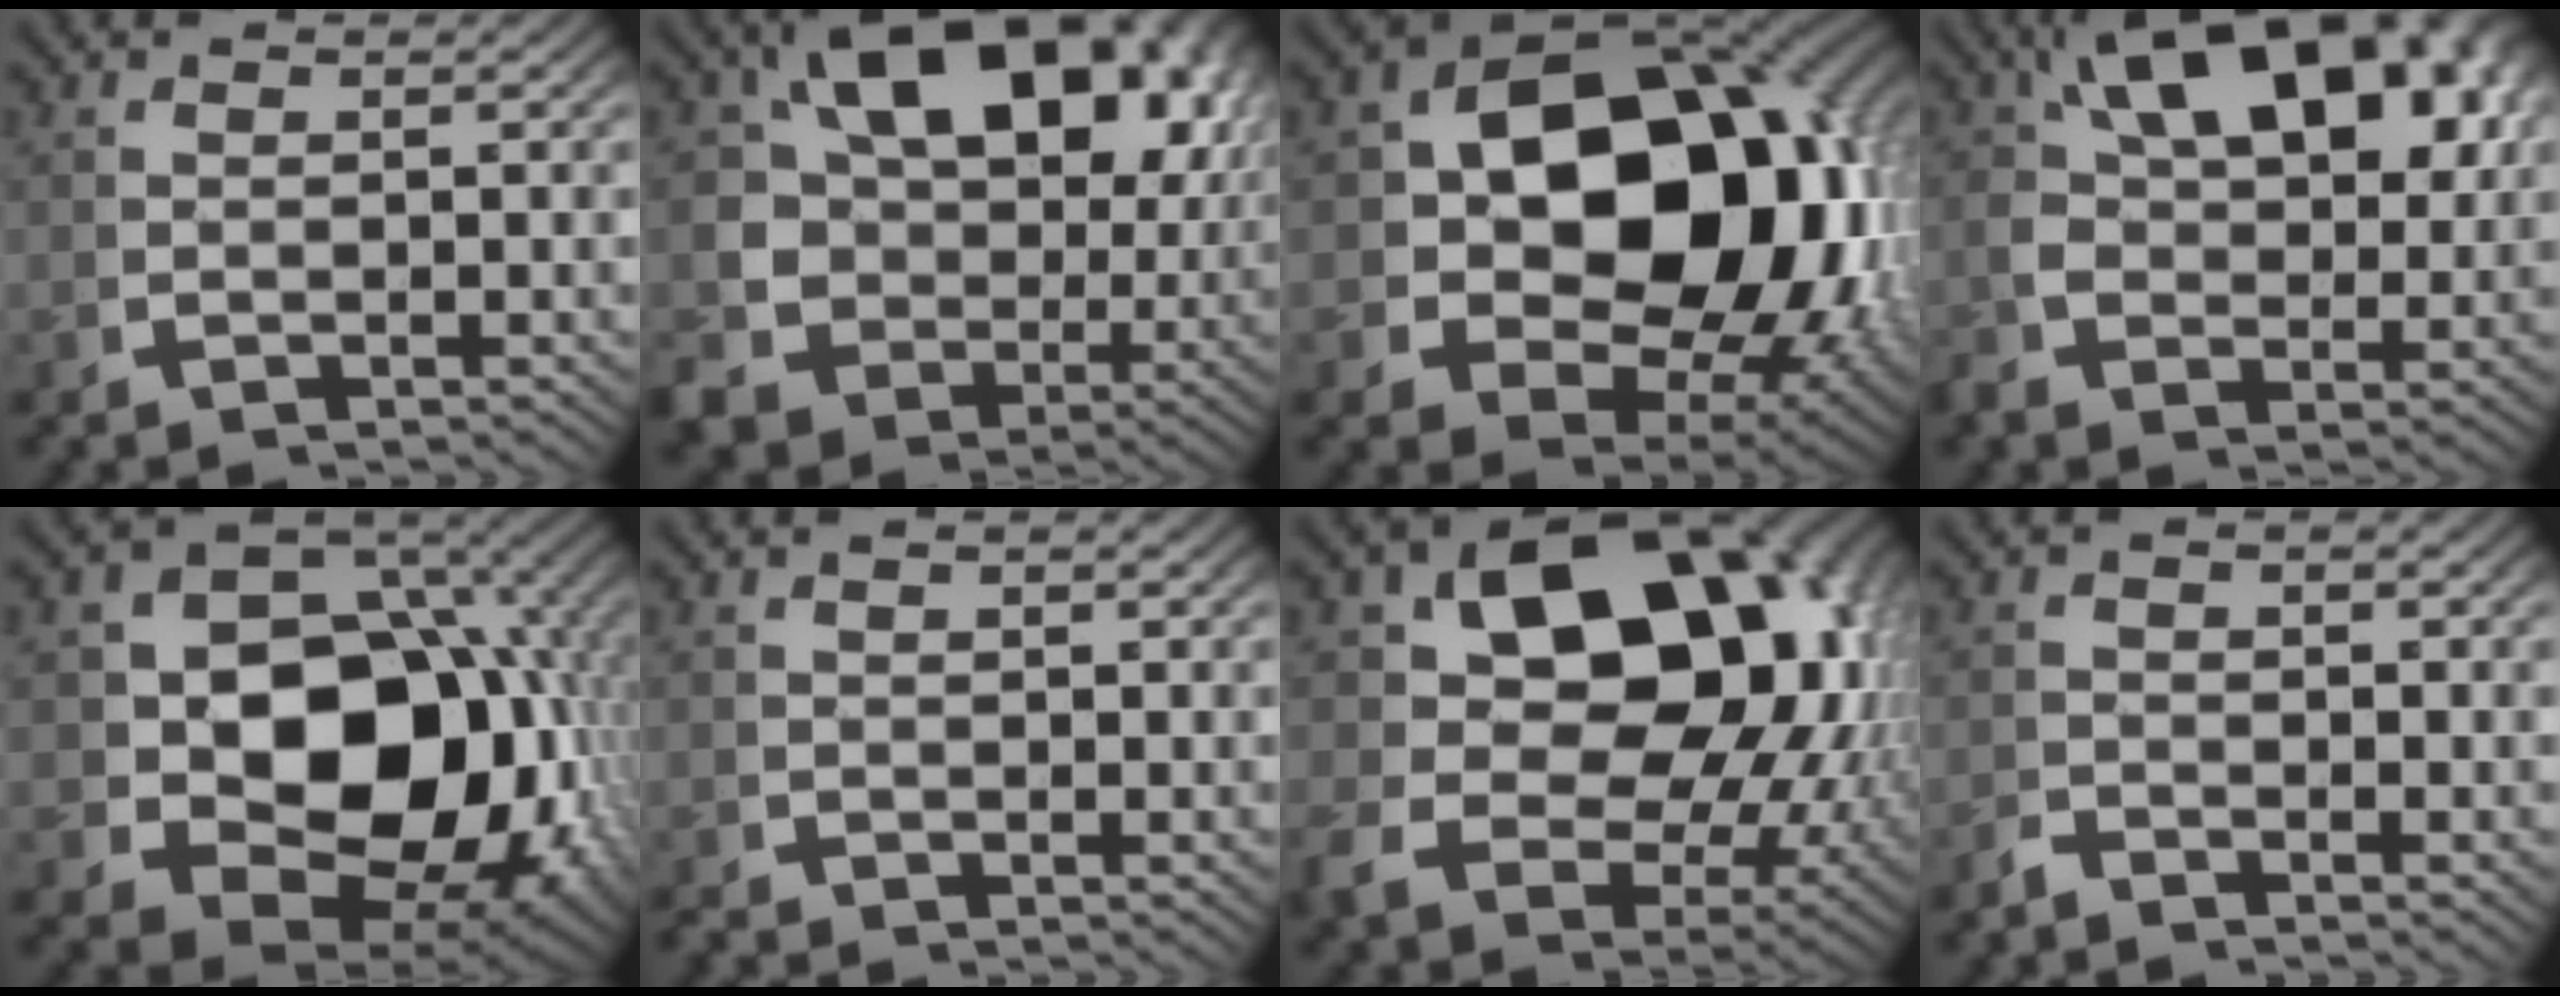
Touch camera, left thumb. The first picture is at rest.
{"total": 19.2, "force": [0.3, 14.9, 12.1], "torque": [-0.246, -0.051, 0.014]}
{"total": 24.6, "force": [0.9, 16.9, 17.8], "torque": [-0.303, -0.072, 0.041]}
{"total": 11.7, "force": [2.5, 7.2, 8.9], "torque": [-0.139, 0.007, 0.035]}
{"total": 22.3, "force": [-1.1, 15.3, 16.1], "torque": [-0.294, -0.078, 0.015]}
{"total": 0.7, "force": [-0.6, 0.4, 0.0], "torque": [0.006, -0.007, -0.013]}
{"total": 20.6, "force": [2.1, 14.7, 14.3], "torque": [-0.253, -0.042, 0.043]}
{"total": 1.4, "force": [-1.3, 0.3, 0.1], "torque": [0.007, -0.003, -0.033]}